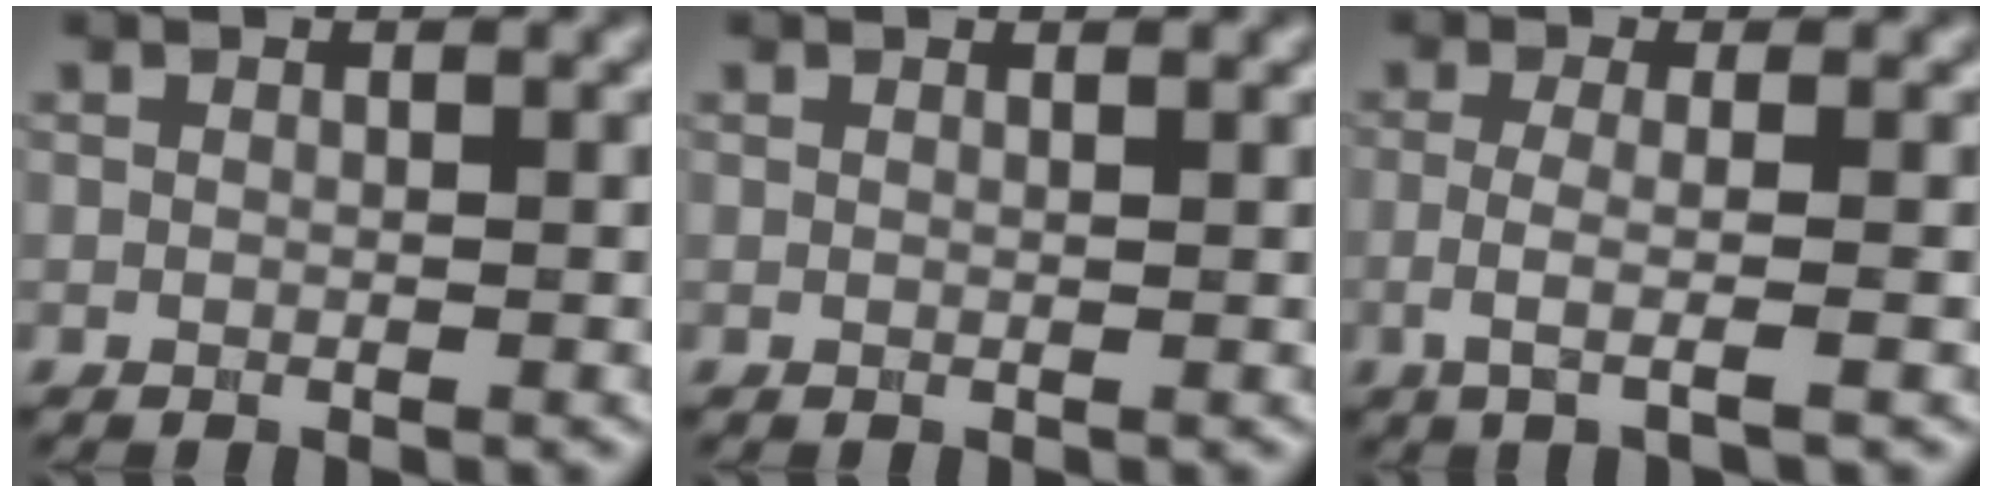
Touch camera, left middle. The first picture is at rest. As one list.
[{"total": 0.9, "force": [0.7, 0.3, 0.5], "torque": [-0.004, -0.001, 0.004]}, {"total": 3.0, "force": [-0.5, 0.8, 2.8], "torque": [-0.049, -0.009, -0.015]}]